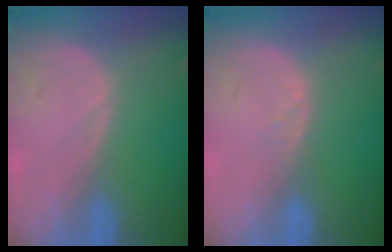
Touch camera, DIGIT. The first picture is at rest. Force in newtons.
{"total": 1.0, "press": 1.0, "slide": 0.2}